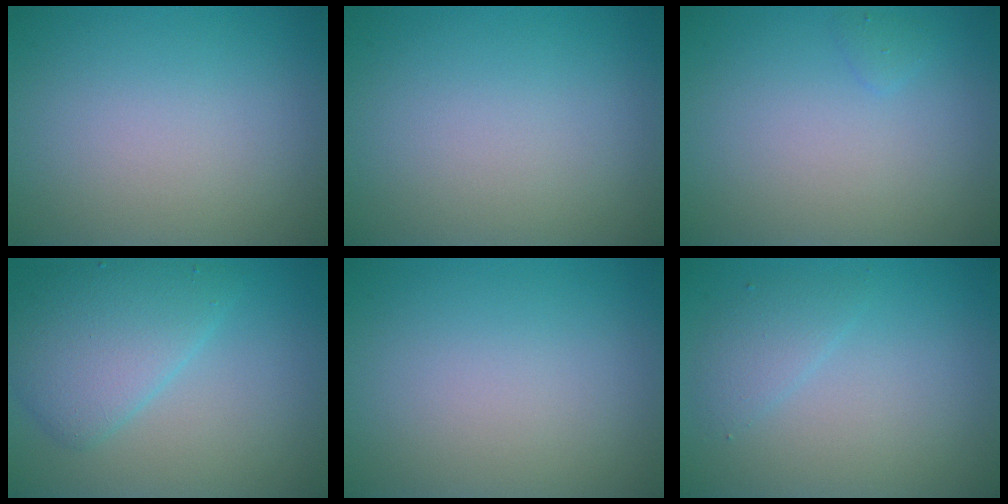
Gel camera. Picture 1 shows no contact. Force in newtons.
{"total": 0.0}
{"total": 0.6, "press": 0.6, "slide": 0.1}
{"total": 4.8, "press": 4.8, "slide": 0.3}
{"total": 0.0}
{"total": 1.6, "press": 1.6, "slide": 0.3}